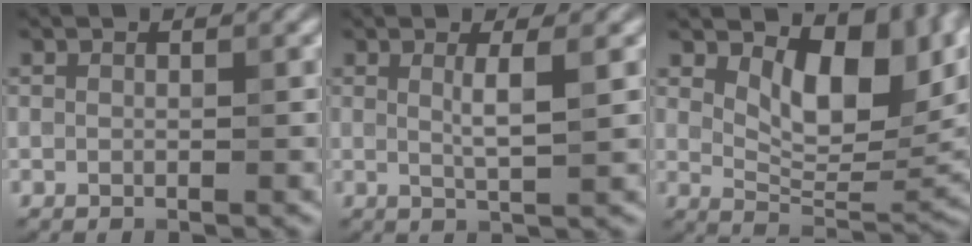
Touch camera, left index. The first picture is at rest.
{"total": 2.5, "force": [0.6, 0.5, 2.3], "torque": [-0.036, -0.003, 0.007]}
{"total": 10.3, "force": [3.8, 5.1, 8.2], "torque": [-0.116, -0.010, 0.069]}